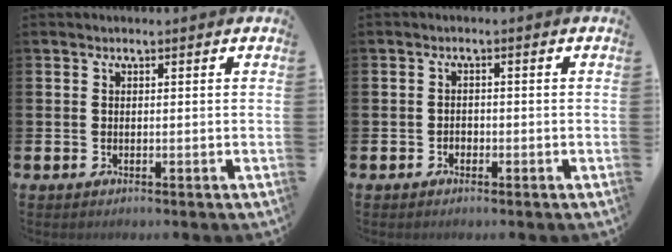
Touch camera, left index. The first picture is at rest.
{"total": 1.1, "force": [-0.7, 0.8, 0.2], "torque": [-0.012, 0.006, -0.014]}